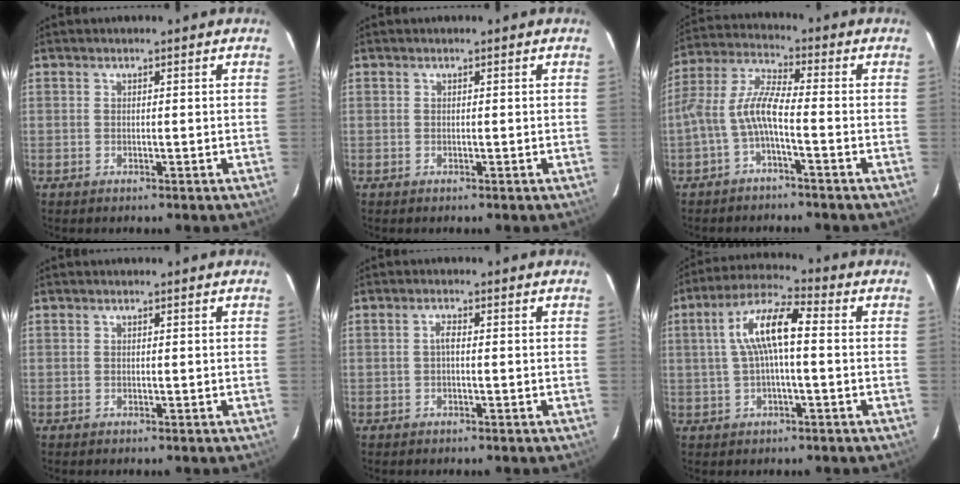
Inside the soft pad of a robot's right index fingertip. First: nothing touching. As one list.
[{"total": 0.0}, {"total": 7.2, "force": [-2.7, 1.4, 6.6], "torque": [-0.157, 0.016, -0.054]}, {"total": 0.0}, {"total": 1.1, "force": [-0.2, 0.4, 1.1], "torque": [-0.021, 0.006, -0.005]}, {"total": 9.6, "force": [0.7, 2.4, 9.2], "torque": [-0.179, 0.021, 0.013]}]